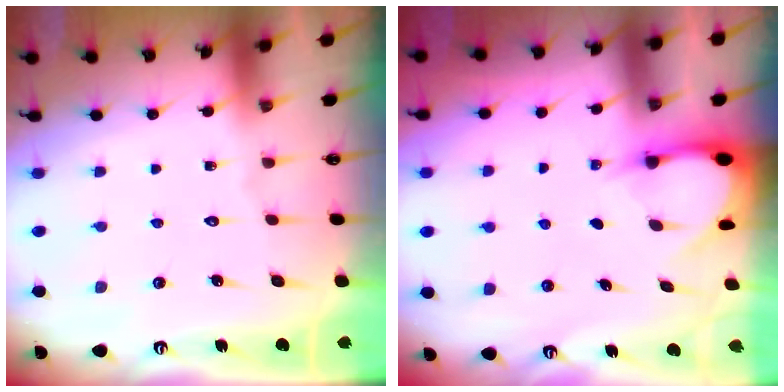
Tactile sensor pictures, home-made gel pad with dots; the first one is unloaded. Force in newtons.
{"total": 3.0, "press": 2.9, "slide": 0.2}